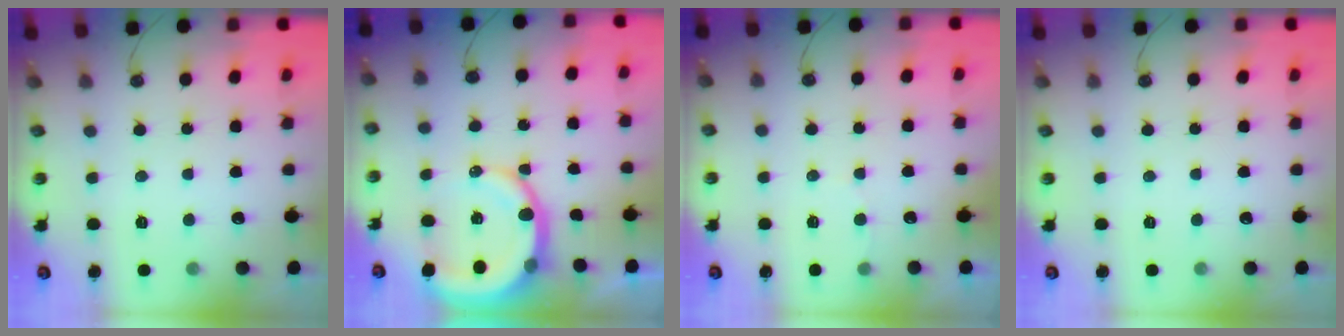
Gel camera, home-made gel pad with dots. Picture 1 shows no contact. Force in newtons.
{"total": 11.0, "press": 10.8, "slide": 1.5}
{"total": 2.3, "press": 2.3, "slide": 0.3}
{"total": 0.0}